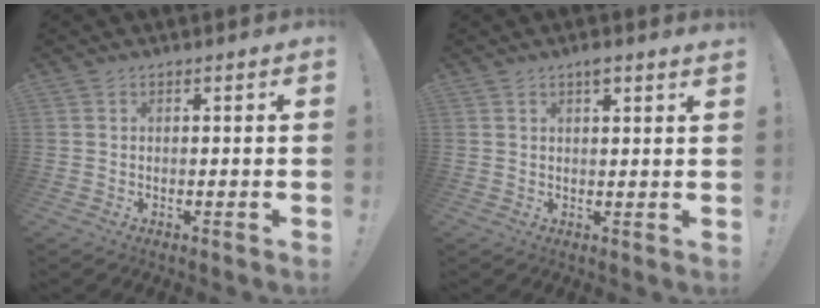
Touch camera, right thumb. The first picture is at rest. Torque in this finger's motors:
{"motor_torque": [-0.16, -0.16, 0.09, 0.08, 0.00]}